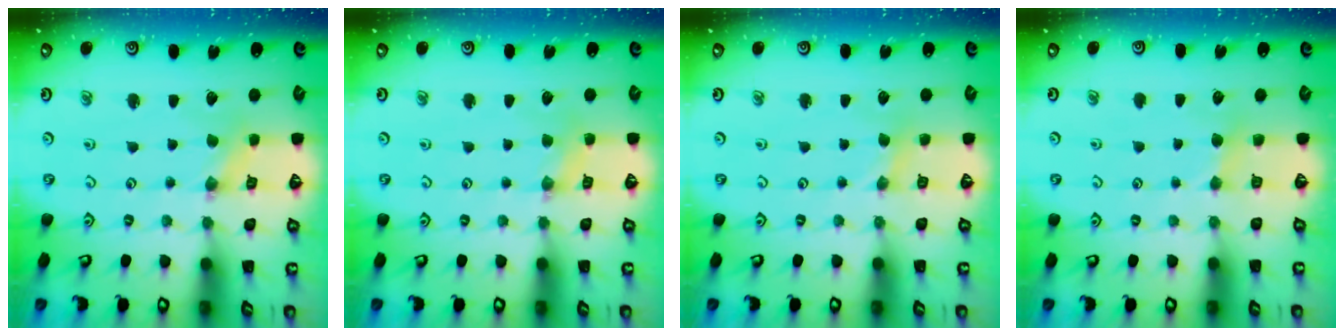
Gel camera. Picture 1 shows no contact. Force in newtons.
{"total": 2.3, "press": 2.3, "slide": 0.3}
{"total": 1.1, "press": 1.1, "slide": 0.2}
{"total": 2.8, "press": 2.7, "slide": 0.4}